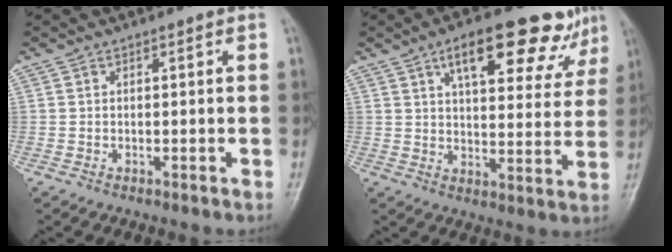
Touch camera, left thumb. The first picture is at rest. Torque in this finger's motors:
{"motor_torque": [2.99, 2.02, 1.31, -0.64, 0.30]}